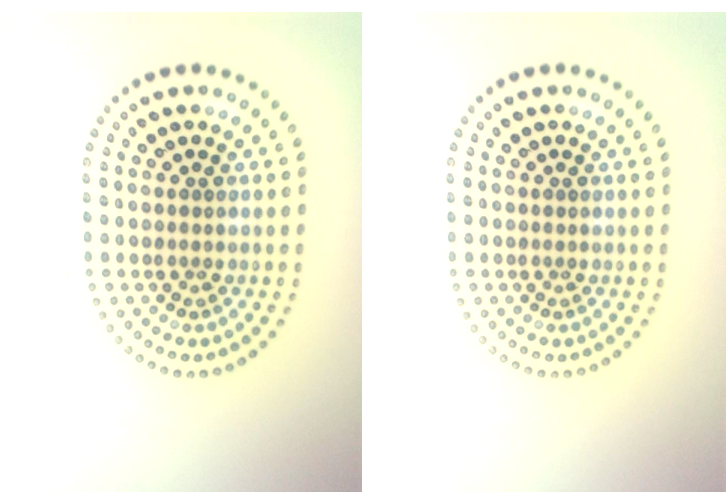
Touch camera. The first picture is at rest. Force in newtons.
{"total": 0.0}